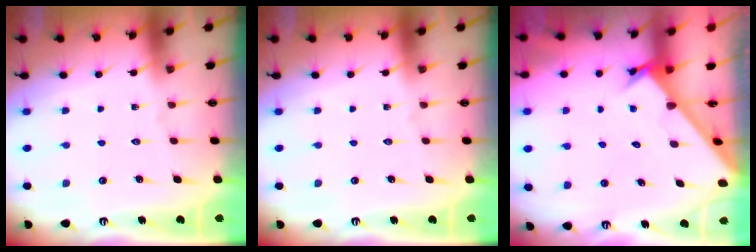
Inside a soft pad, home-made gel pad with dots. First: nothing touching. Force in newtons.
{"total": 0.0}
{"total": 2.4, "press": 2.4, "slide": 0.2}